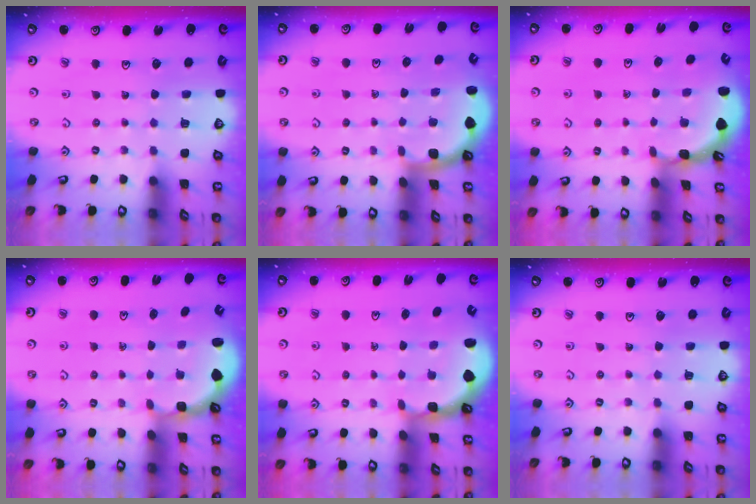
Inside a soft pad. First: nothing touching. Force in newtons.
{"total": 1.8, "press": 1.8, "slide": 0.0}
{"total": 1.6, "press": 1.6, "slide": 0.3}
{"total": 2.7, "press": 2.0, "slide": 1.7}
{"total": 1.8, "press": 1.7, "slide": 0.4}
{"total": 0.0}